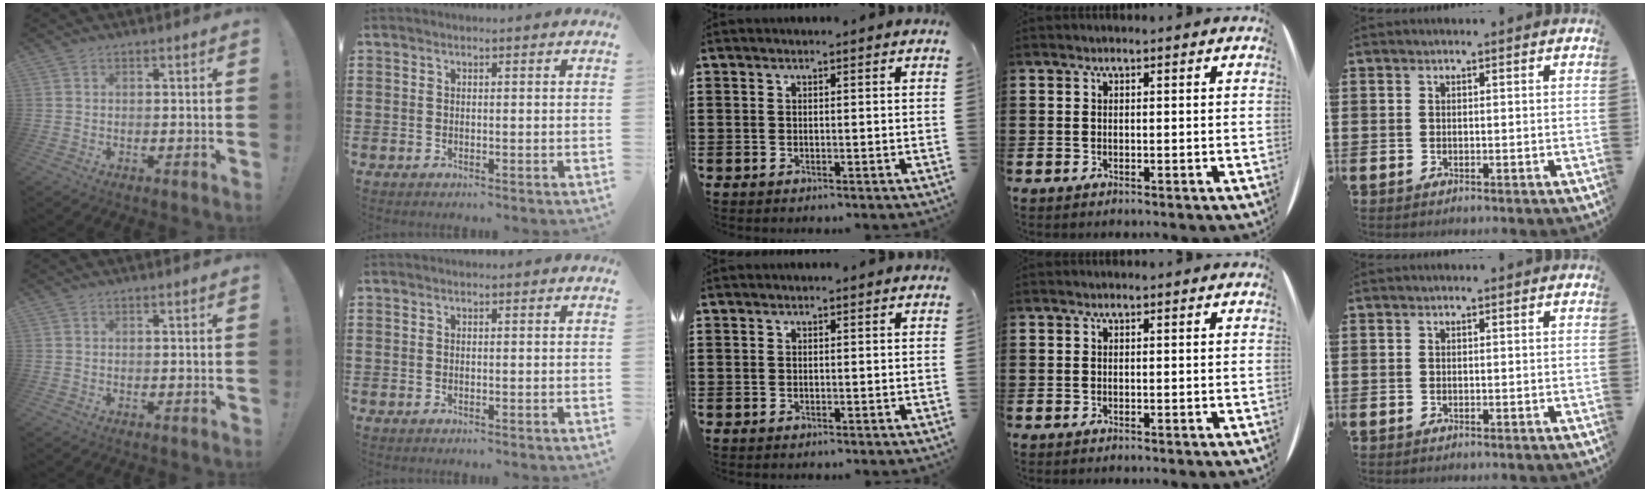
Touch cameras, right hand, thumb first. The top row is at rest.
{}